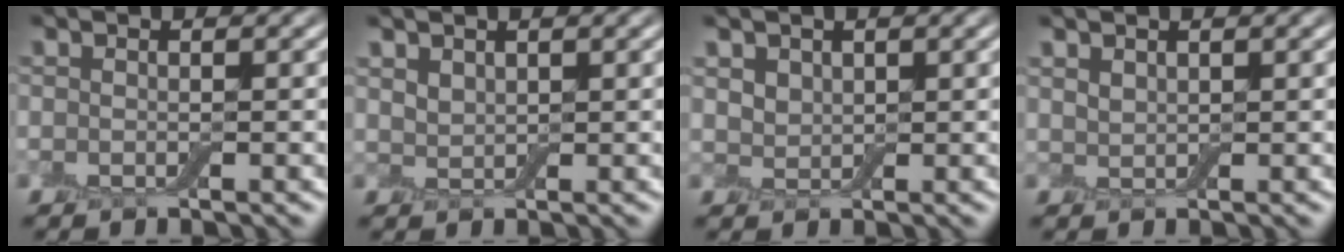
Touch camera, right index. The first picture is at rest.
{"total": 1.4, "force": [1.0, 0.8, 0.3], "torque": [-0.011, 0.000, 0.023]}
{"total": 1.9, "force": [1.1, 1.4, 0.5], "torque": [-0.016, -0.002, 0.023]}
{"total": 1.0, "force": [0.9, 0.6, 0.2], "torque": [-0.009, 0.001, 0.020]}